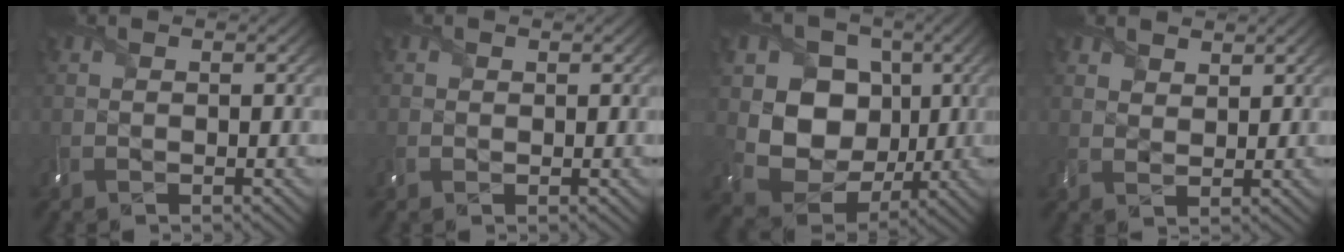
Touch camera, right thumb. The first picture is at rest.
{"total": 0.9, "force": [0.2, 0.9, 0.2], "torque": [-0.001, -0.001, 0.003]}
{"total": 11.7, "force": [1.7, 10.1, 5.6], "torque": [-0.132, -0.003, 0.028]}
{"total": 2.4, "force": [1.9, 1.3, 0.7], "torque": [-0.018, -0.003, 0.044]}